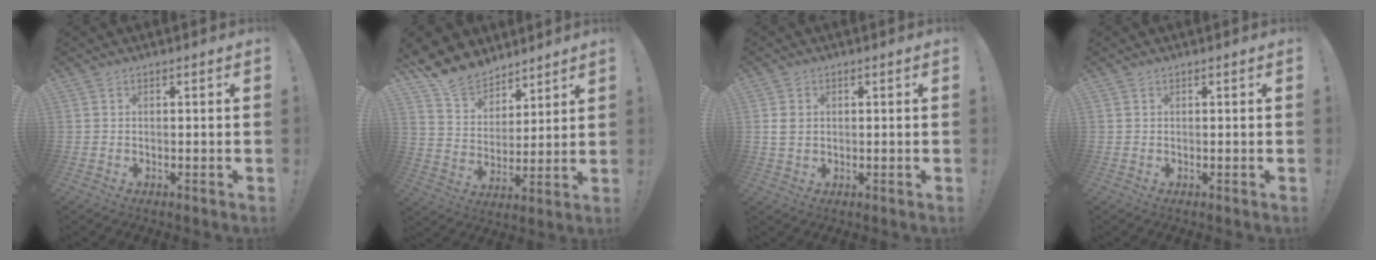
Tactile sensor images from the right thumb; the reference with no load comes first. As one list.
[{"total": 12.9, "force": [11.0, 6.5, 2.2], "torque": [-0.056, -0.087, 0.214]}, {"total": 3.0, "force": [0.6, 2.3, 1.7], "torque": [-0.017, -0.002, 0.010]}, {"total": 0.0}]